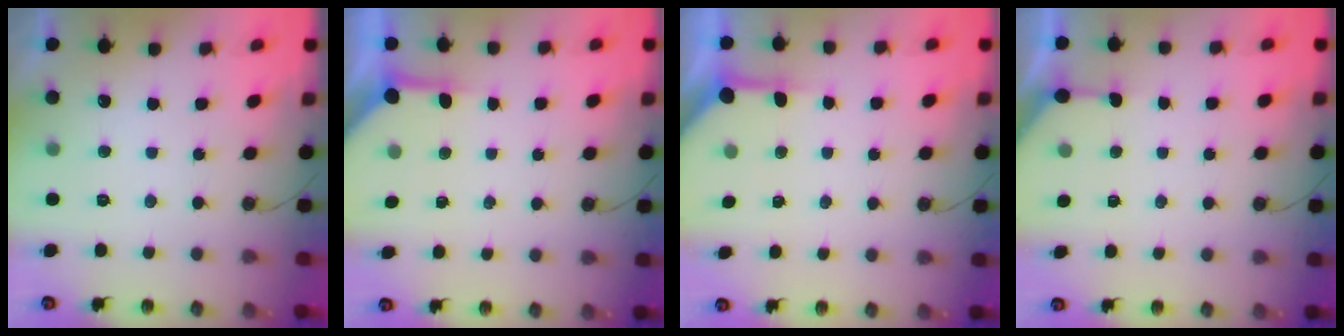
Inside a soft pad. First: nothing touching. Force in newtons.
{"total": 4.0, "press": 3.9, "slide": 0.5}
{"total": 4.5, "press": 4.5, "slide": 0.2}
{"total": 2.7, "press": 2.7, "slide": 0.4}